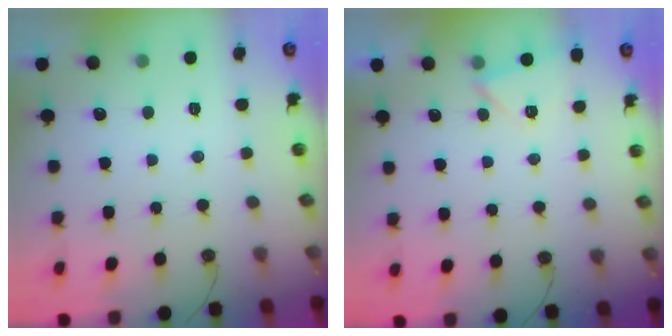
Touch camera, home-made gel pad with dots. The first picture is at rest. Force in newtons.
{"total": 2.4, "press": 2.0, "slide": 1.2}